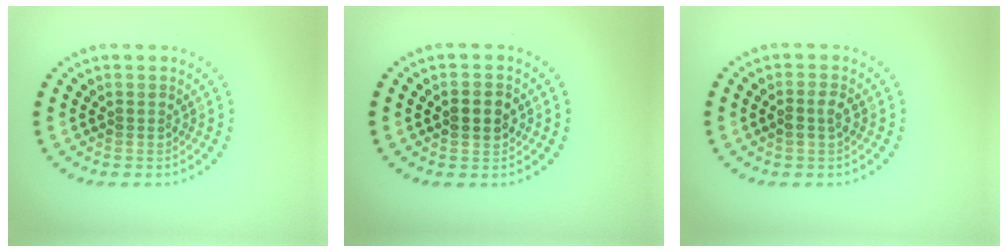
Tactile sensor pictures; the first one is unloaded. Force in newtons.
{"total": 2.6, "press": 2.6, "slide": 0.1}
{"total": 1.4, "press": 1.4, "slide": 0.5}